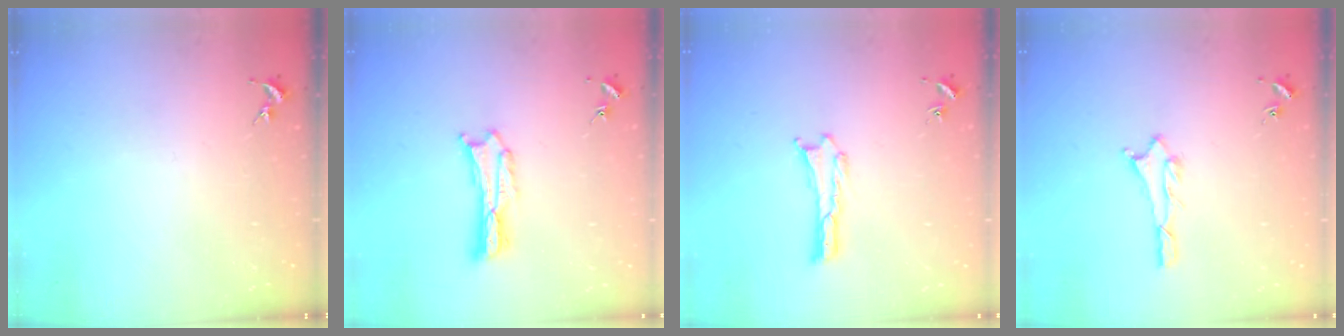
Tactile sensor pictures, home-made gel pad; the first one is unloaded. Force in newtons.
{"total": 1.8, "press": 1.8, "slide": 0.3}
{"total": 0.0}
{"total": 1.1, "press": 1.1, "slide": 0.1}